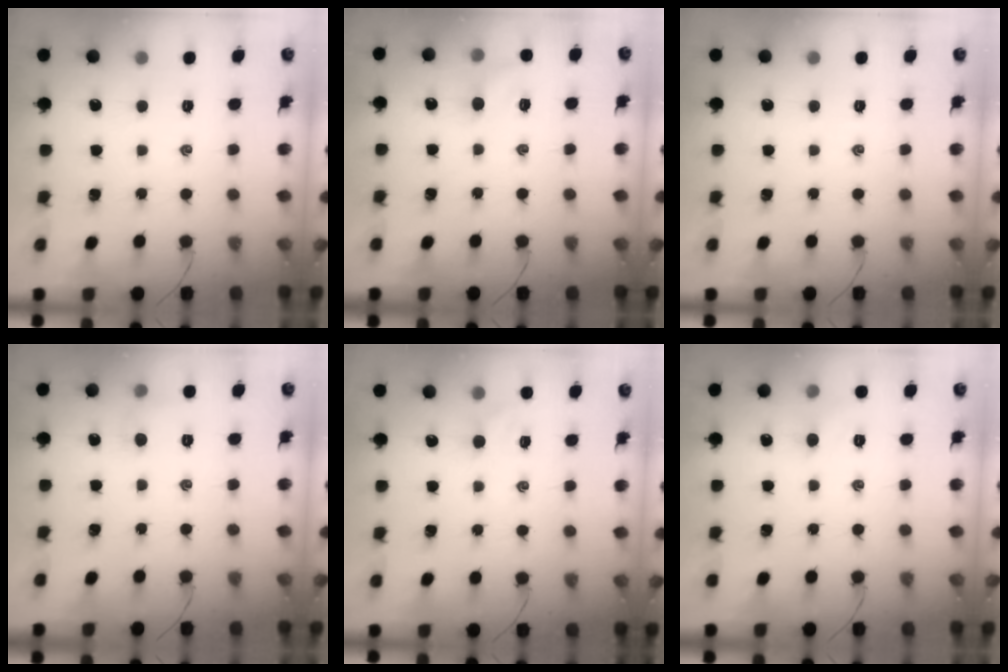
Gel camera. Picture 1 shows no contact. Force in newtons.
{"total": 6.8, "press": 6.5, "slide": 2.0}
{"total": 0.0}
{"total": 5.5, "press": 5.3, "slide": 1.5}
{"total": 3.5, "press": 3.4, "slide": 0.9}
{"total": 4.4, "press": 4.1, "slide": 1.4}